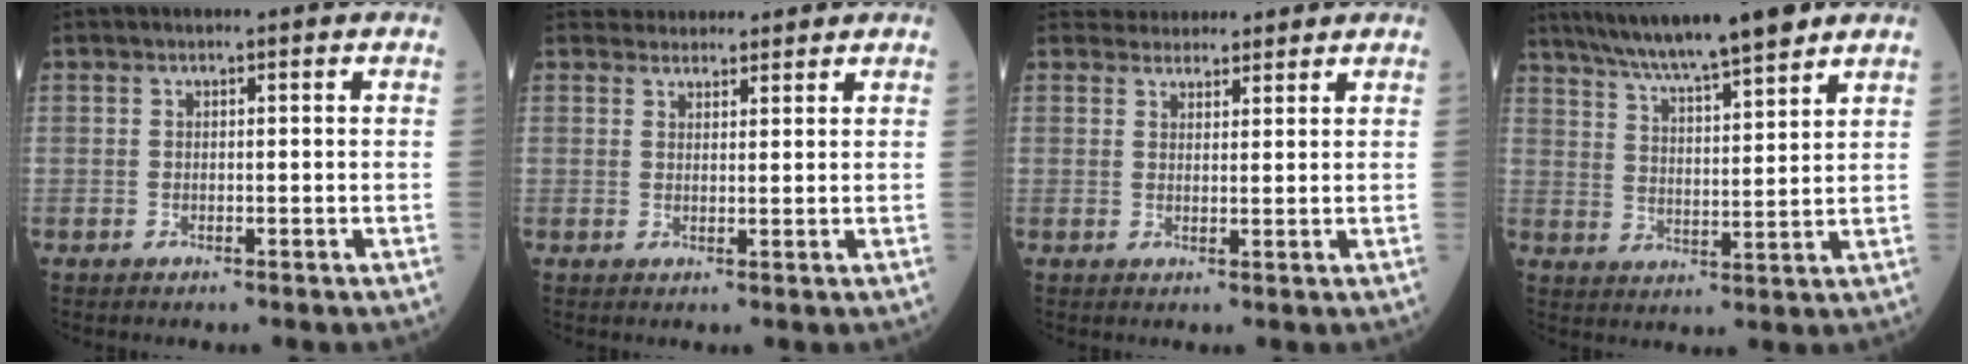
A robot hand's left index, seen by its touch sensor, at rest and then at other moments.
{"total": 4.4, "force": [4.1, 1.5, 0.3], "torque": [0.001, 0.019, 0.058]}
{"total": 4.9, "force": [4.5, 1.7, 0.5], "torque": [-0.004, 0.019, 0.065]}
{"total": 14.2, "force": [11.8, 0.3, 7.9], "torque": [-0.134, 0.015, 0.191]}